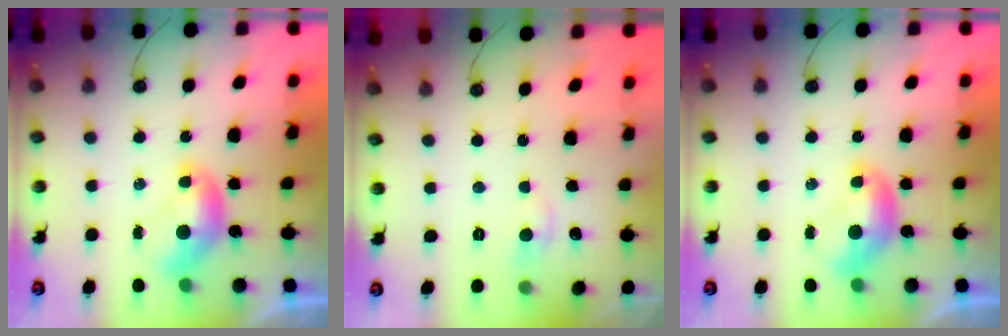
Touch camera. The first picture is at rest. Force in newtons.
{"total": 1.6, "press": 1.4, "slide": 0.8}
{"total": 0.0}